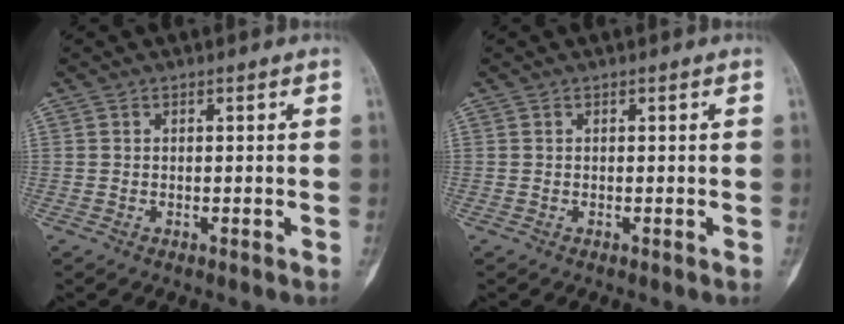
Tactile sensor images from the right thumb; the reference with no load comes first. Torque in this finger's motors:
{"motor_torque": [0.52, 0.36, 0.00, 0.00, 0.08]}